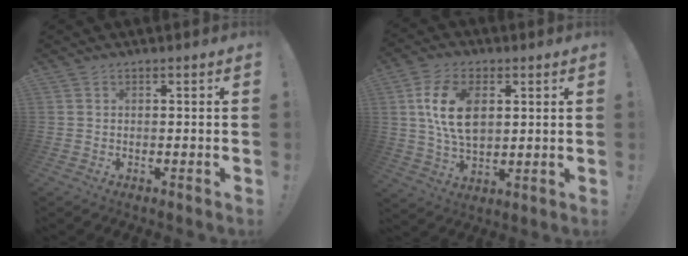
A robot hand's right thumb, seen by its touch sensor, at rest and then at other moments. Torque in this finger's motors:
{"motor_torque": [0.72, 0.76, 0.33, -0.07, 0.39]}